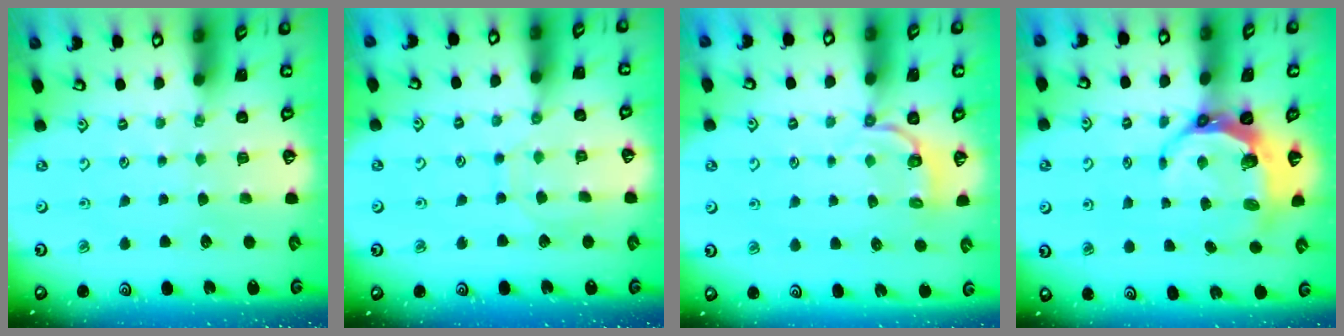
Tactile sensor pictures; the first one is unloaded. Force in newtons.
{"total": 6.3, "press": 6.3, "slide": 0.5}
{"total": 3.5, "press": 2.1, "slide": 2.9}
{"total": 8.1, "press": 7.0, "slide": 4.1}